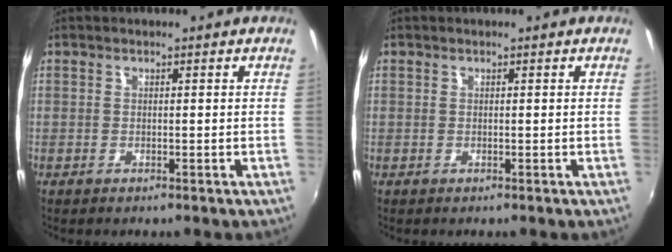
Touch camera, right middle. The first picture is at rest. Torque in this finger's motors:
{"motor_torque": [-0.02, 0.06, -0.01, 0.00]}